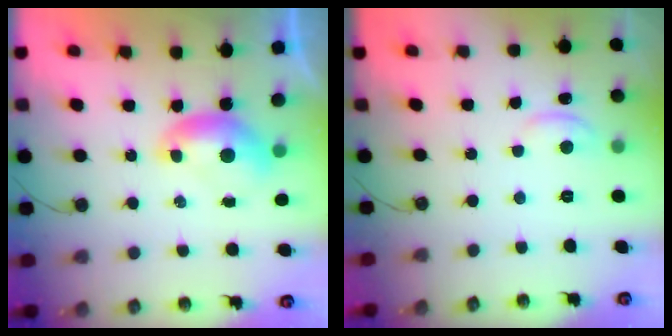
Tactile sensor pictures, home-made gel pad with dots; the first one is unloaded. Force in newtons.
{"total": 1.8, "press": 1.8, "slide": 0.4}